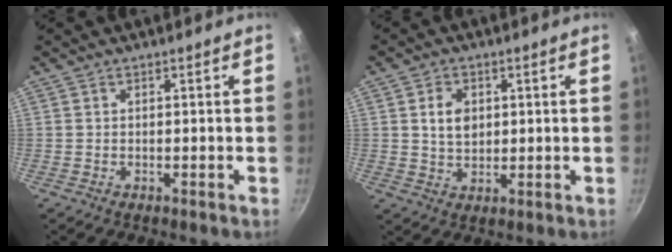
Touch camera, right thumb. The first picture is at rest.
{"total": 5.3, "force": [1.2, 3.9, 3.5], "torque": [-0.046, -0.004, 0.024]}